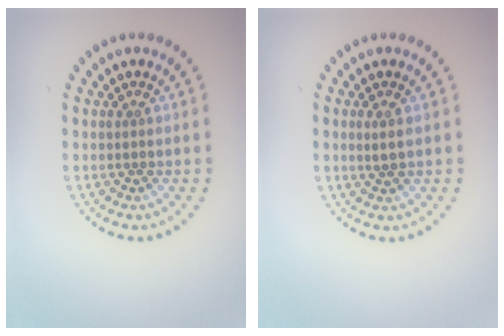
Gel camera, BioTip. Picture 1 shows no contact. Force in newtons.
{"total": 0.7, "press": 0.5, "slide": 0.5}